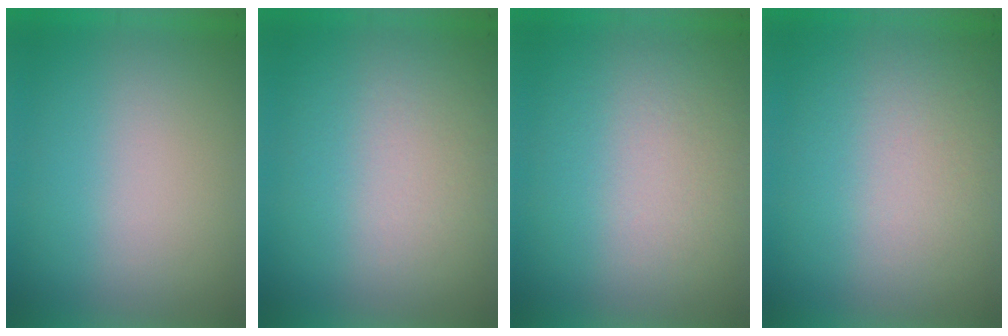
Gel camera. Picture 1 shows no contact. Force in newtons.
{"total": 2.5}
{"total": 4.1}
{"total": 2.7}